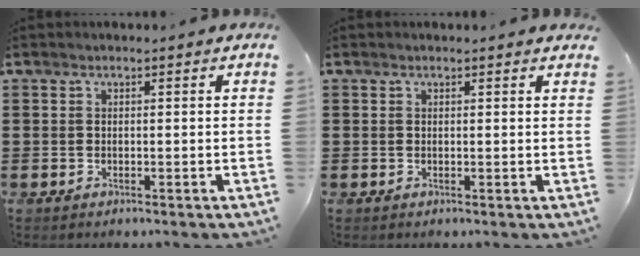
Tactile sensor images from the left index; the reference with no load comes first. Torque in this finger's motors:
{"motor_torque": [0.01, -0.01, -0.02, 0.00]}